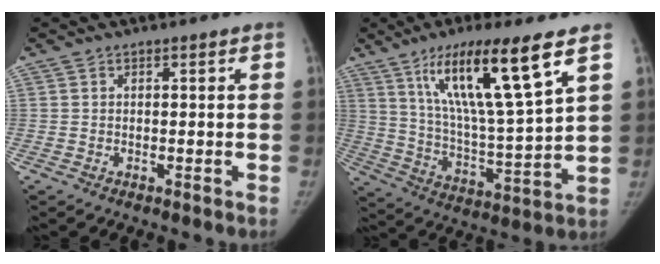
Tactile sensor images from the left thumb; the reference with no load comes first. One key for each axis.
{"total": 19.2, "fx": 10.0, "fy": 2.4, "fz": 16.2, "tx": -0.276, "ty": -0.049, "tz": 0.182}